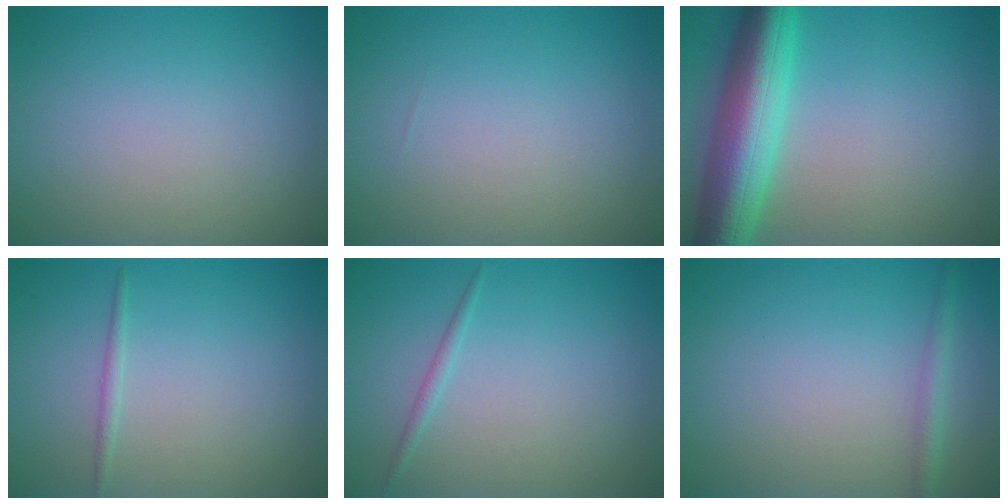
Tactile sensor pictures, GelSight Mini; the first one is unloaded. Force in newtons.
{"total": 0.0}
{"total": 9.2, "press": 9.2, "slide": 0.4}
{"total": 0.8, "press": 0.8, "slide": 0.0}
{"total": 0.8, "press": 0.8, "slide": 0.0}
{"total": 1.5, "press": 1.5, "slide": 0.0}